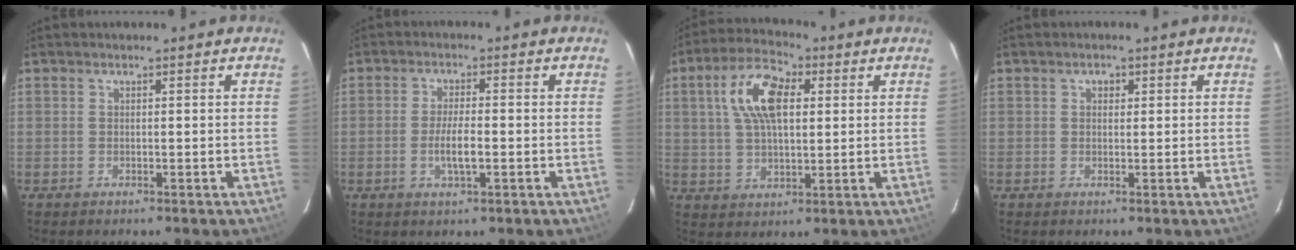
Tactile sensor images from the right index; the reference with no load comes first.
{"total": 4.5, "force": [-1.2, 0.9, 4.3], "torque": [-0.082, -0.003, -0.021]}
{"total": 11.3, "force": [3.1, 5.6, 9.3], "torque": [-0.180, 0.026, 0.057]}
{"total": 1.3, "force": [0.4, 1.1, 0.6], "torque": [-0.007, 0.007, 0.006]}